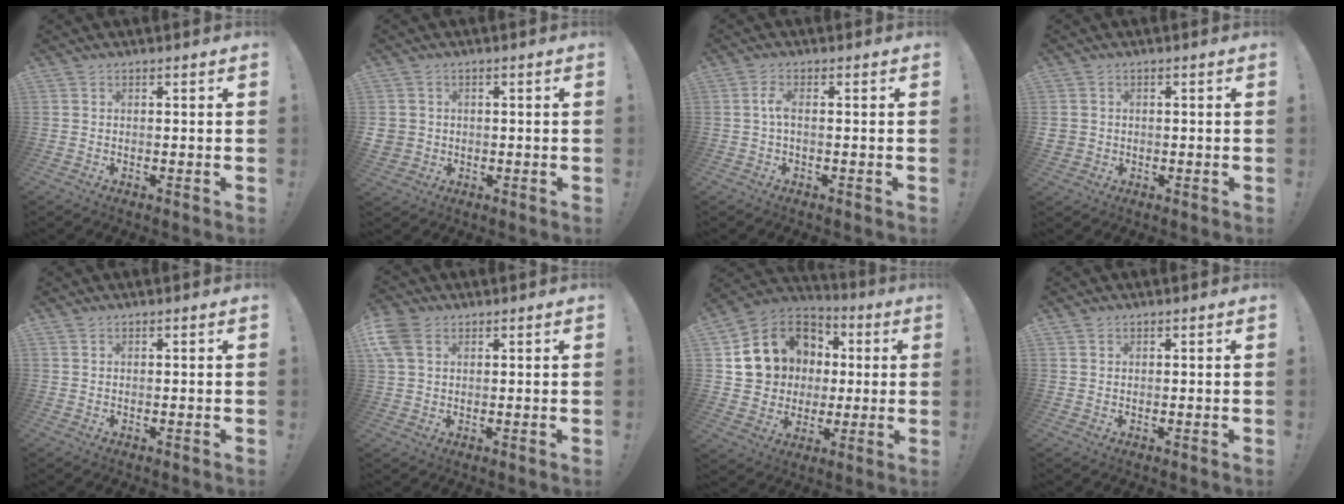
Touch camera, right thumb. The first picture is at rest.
{"total": 3.5, "force": [0.3, 3.3, 1.1], "torque": [-0.025, 0.001, 0.007]}
{"total": 3.6, "force": [0.0, 1.0, 3.5], "torque": [-0.076, 0.003, -0.002]}
{"total": 2.5, "force": [0.1, 2.3, 0.8], "torque": [-0.009, 0.000, 0.004]}
{"total": 0.0}
{"total": 7.7, "force": [3.3, 5.2, 4.6], "torque": [-0.100, 0.003, 0.068]}
{"total": 15.7, "force": [3.9, 13.9, 6.2], "torque": [-0.079, -0.008, 0.107]}
{"total": 0.9, "force": [0.7, 0.7, 0.1], "torque": [0.001, -0.002, 0.013]}